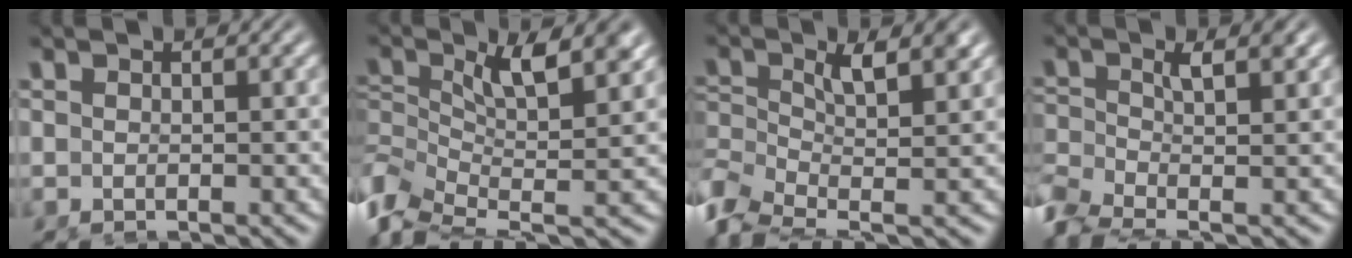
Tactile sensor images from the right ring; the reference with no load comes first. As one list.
[{"total": 5.8, "force": [-1.6, 3.3, 4.5], "torque": [-0.123, -0.046, -0.009]}, {"total": 4.4, "force": [-1.8, 2.4, 3.3], "torque": [-0.092, -0.039, -0.015]}, {"total": 3.6, "force": [-1.8, 1.9, 2.5], "torque": [-0.062, -0.024, -0.025]}]